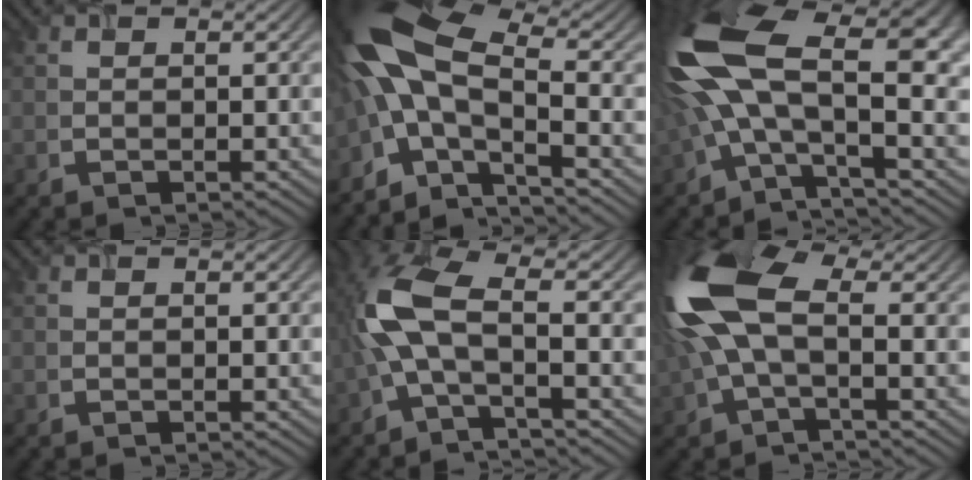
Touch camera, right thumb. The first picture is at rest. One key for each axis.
{"total": 12.1, "fx": -3.3, "fy": 4.8, "fz": 10.6, "tx": -0.222, "ty": 0.019, "tz": -0.081}
{"total": 15.2, "fx": 1.1, "fy": 6.1, "fz": 13.9, "tx": -0.303, "ty": 0.019, "tz": 0.006}
{"total": 0.0}
{"total": 7.6, "fx": -1.4, "fy": 2.7, "fz": 7.0, "tx": -0.167, "ty": 0.023, "tz": -0.042}
{"total": 13.9, "fx": 1.7, "fy": 6.6, "fz": 12.1, "tx": -0.299, "ty": 0.015, "tz": 0.022}